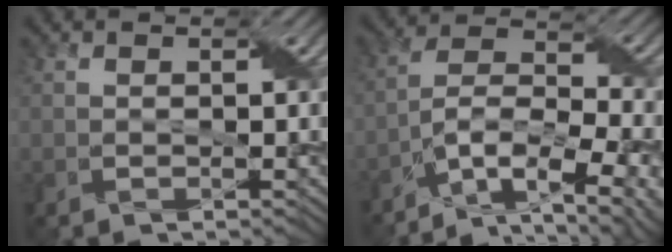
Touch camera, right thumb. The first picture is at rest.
{"total": 12.1, "force": [-6.7, 4.8, 8.9], "torque": [-0.165, -0.009, -0.123]}